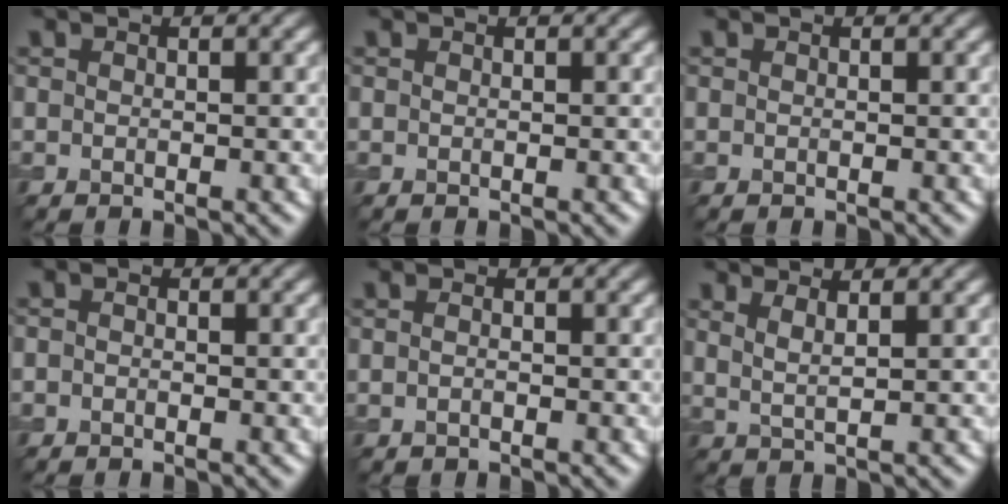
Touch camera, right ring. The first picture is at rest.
{"total": 0.0}
{"total": 0.0}
{"total": 0.6, "force": [-0.2, 0.4, 0.4], "torque": [-0.007, -0.003, -0.007]}
{"total": 0.8, "force": [-0.1, 0.4, 0.7], "torque": [-0.017, -0.003, -0.004]}
{"total": 2.3, "force": [1.3, 0.7, 1.7], "torque": [-0.026, 0.000, 0.022]}